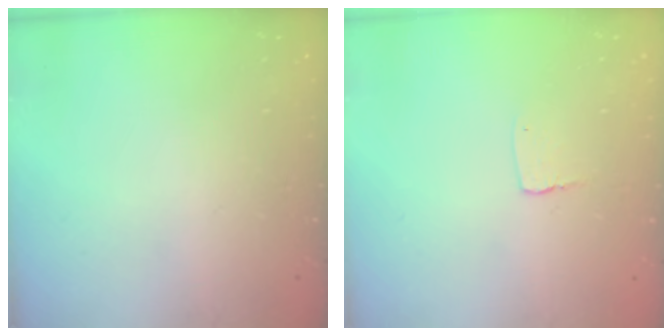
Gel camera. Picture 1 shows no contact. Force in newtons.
{"total": 2.9, "press": 2.9, "slide": 0.2}